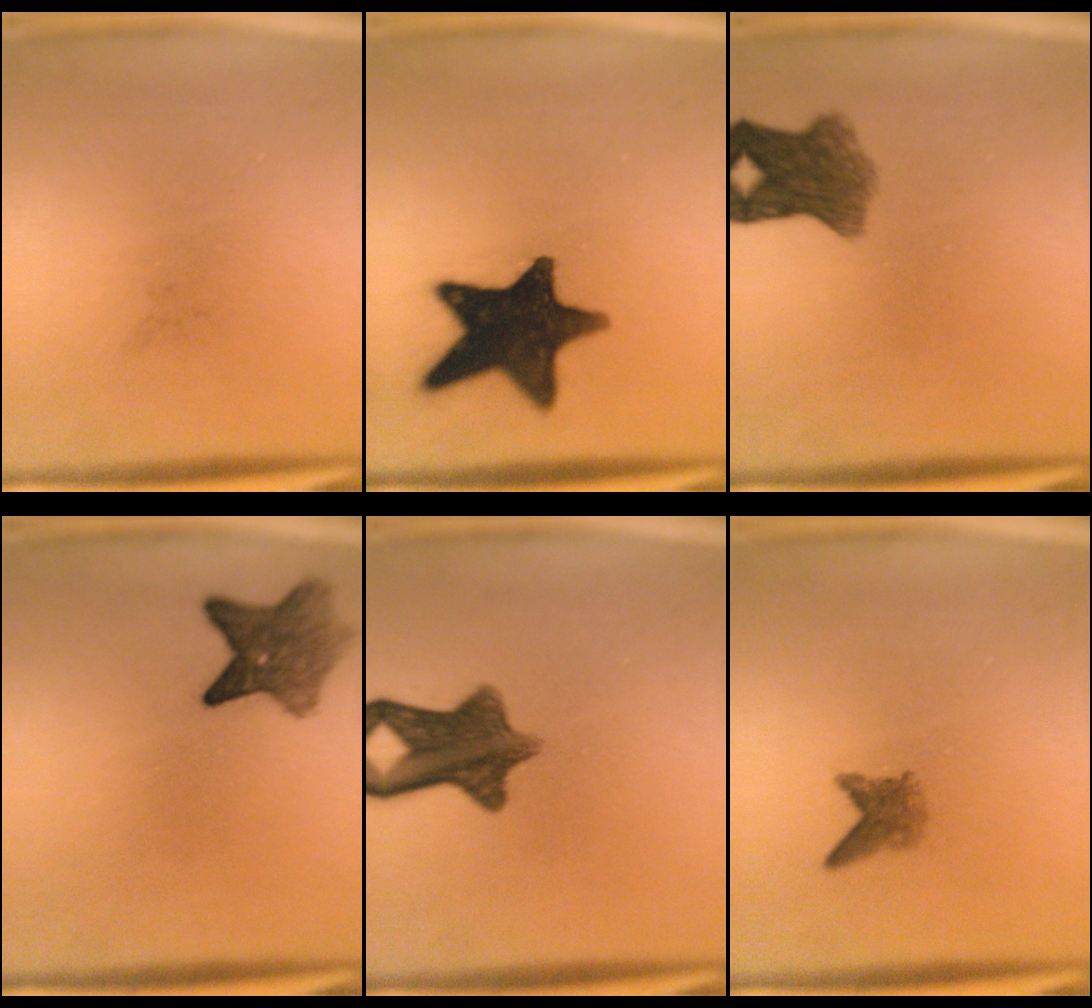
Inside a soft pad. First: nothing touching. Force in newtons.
{"total": 16.2}
{"total": 7.0}
{"total": 6.7}
{"total": 10.4}
{"total": 2.3}